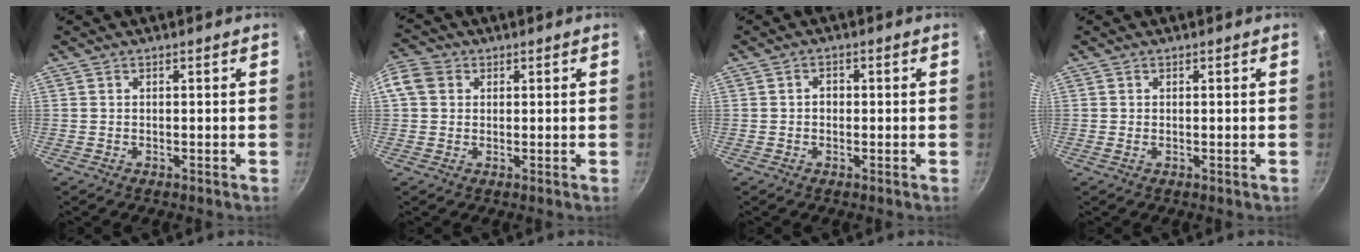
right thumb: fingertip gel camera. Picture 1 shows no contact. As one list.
[{"total": 6.3, "force": [1.6, 5.1, 3.2], "torque": [-0.056, 0.007, 0.015]}, {"total": 1.8, "force": [0.0, 1.5, 1.0], "torque": [-0.011, 0.004, -0.003]}, {"total": 0.0}]